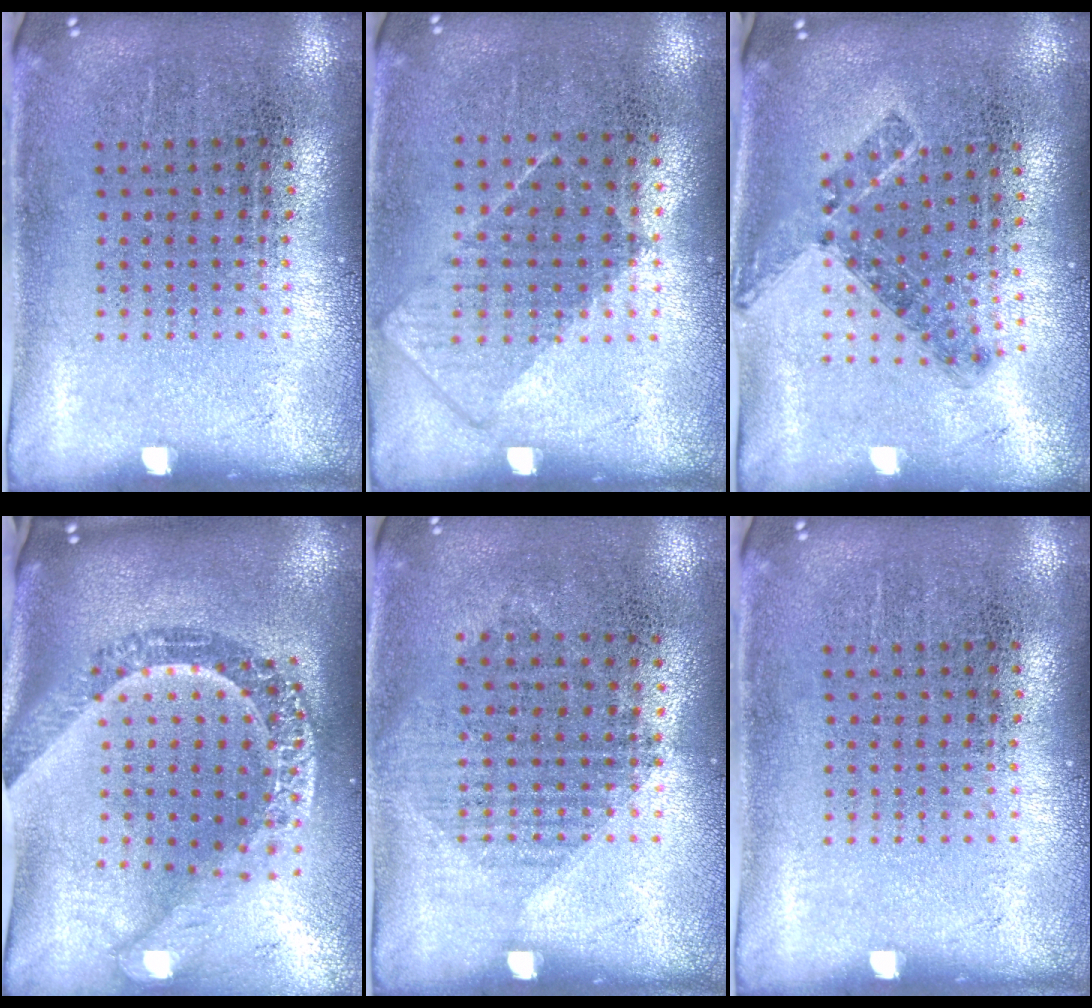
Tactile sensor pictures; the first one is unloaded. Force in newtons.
{"total": 0.9, "press": 0.7, "slide": 0.5}
{"total": 0.8, "press": 0.8, "slide": 0.2}
{"total": 3.1, "press": 2.3, "slide": 2.0}
{"total": 0.9, "press": 0.9, "slide": 0.4}
{"total": 0.0}